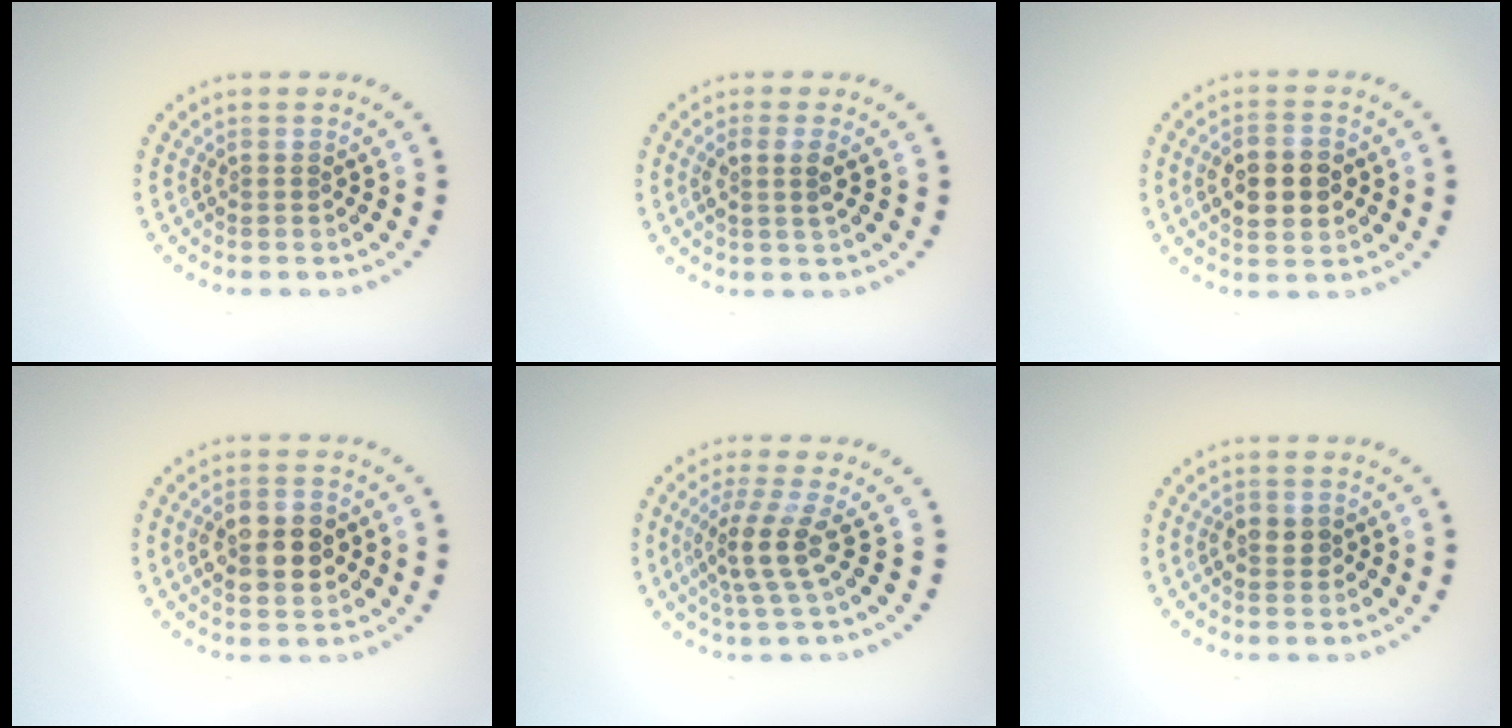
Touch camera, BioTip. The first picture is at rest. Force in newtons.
{"total": 2.1, "press": 1.8, "slide": 1.1}
{"total": 5.3, "press": 5.3, "slide": 0.1}
{"total": 4.8, "press": 4.8, "slide": 0.2}
{"total": 3.6, "press": 2.7, "slide": 2.4}
{"total": 1.8, "press": 1.8, "slide": 0.3}